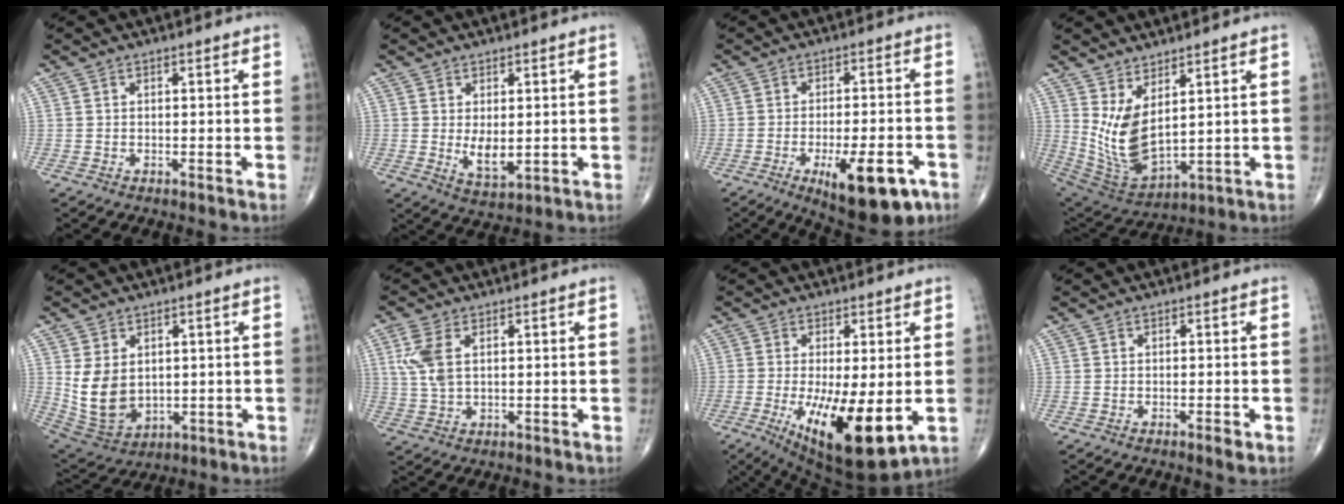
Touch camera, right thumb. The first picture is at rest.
{"total": 4.8, "force": [0.2, 2.4, 4.2], "torque": [-0.060, -0.015, 0.016]}
{"total": 14.4, "force": [-6.6, 5.1, 11.8], "torque": [-0.147, 0.013, -0.084]}
{"total": 11.7, "force": [3.7, 5.3, 9.8], "torque": [-0.182, -0.039, 0.094]}
{"total": 10.4, "force": [1.3, 7.4, 7.1], "torque": [-0.118, -0.015, 0.050]}
{"total": 6.4, "force": [1.9, 3.5, 5.0], "torque": [-0.120, 0.005, 0.042]}
{"total": 14.5, "force": [-3.3, 4.5, 13.4], "torque": [-0.222, -0.031, -0.037]}
{"total": 1.3, "force": [-0.6, 0.3, 1.1], "torque": [-0.016, -0.003, -0.009]}